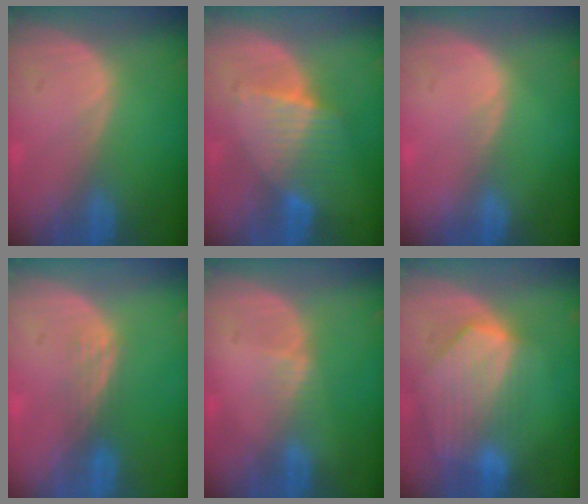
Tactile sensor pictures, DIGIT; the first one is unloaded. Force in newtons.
{"total": 6.8, "press": 6.0, "slide": 3.3}
{"total": 0.8, "press": 0.5, "slide": 0.7}
{"total": 2.2, "press": 2.2, "slide": 0.2}
{"total": 1.3, "press": 1.3, "slide": 0.2}
{"total": 9.1, "press": 8.0, "slide": 4.2}